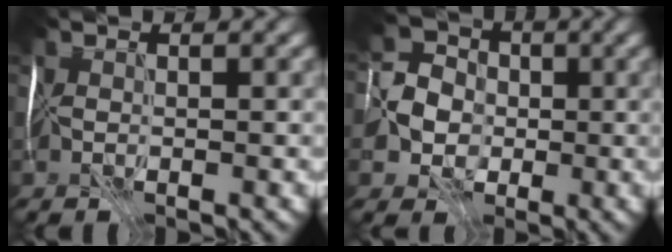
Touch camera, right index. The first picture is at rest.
{"total": 3.9, "force": [-0.7, 3.6, 1.2], "torque": [-0.020, 0.008, -0.021]}